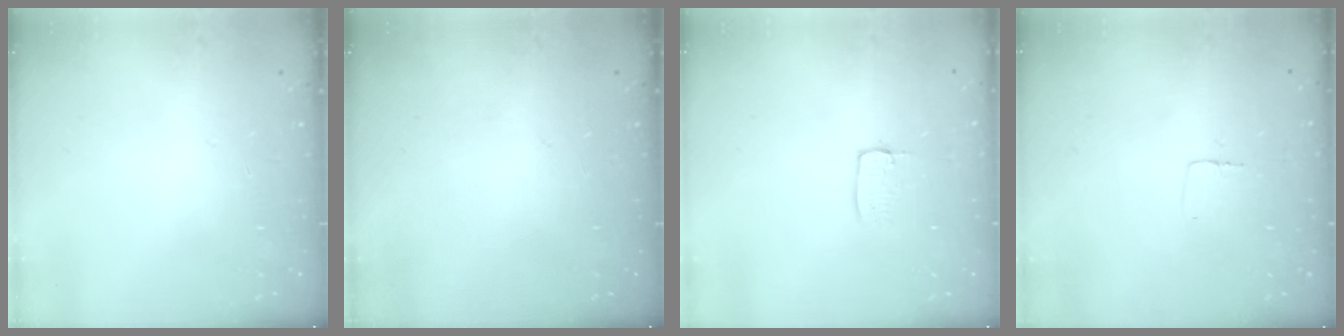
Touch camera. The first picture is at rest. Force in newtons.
{"total": 0.0}
{"total": 3.4, "press": 3.4, "slide": 0.1}
{"total": 2.7, "press": 2.7, "slide": 0.1}